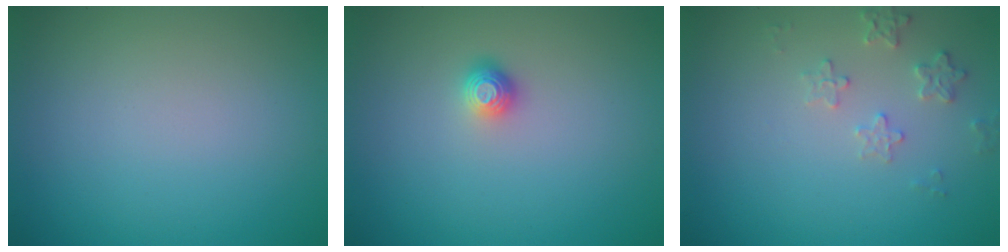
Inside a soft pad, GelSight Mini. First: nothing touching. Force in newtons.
{"total": 1.1, "press": 1.0, "slide": 0.5}
{"total": 1.9, "press": 1.8, "slide": 0.2}